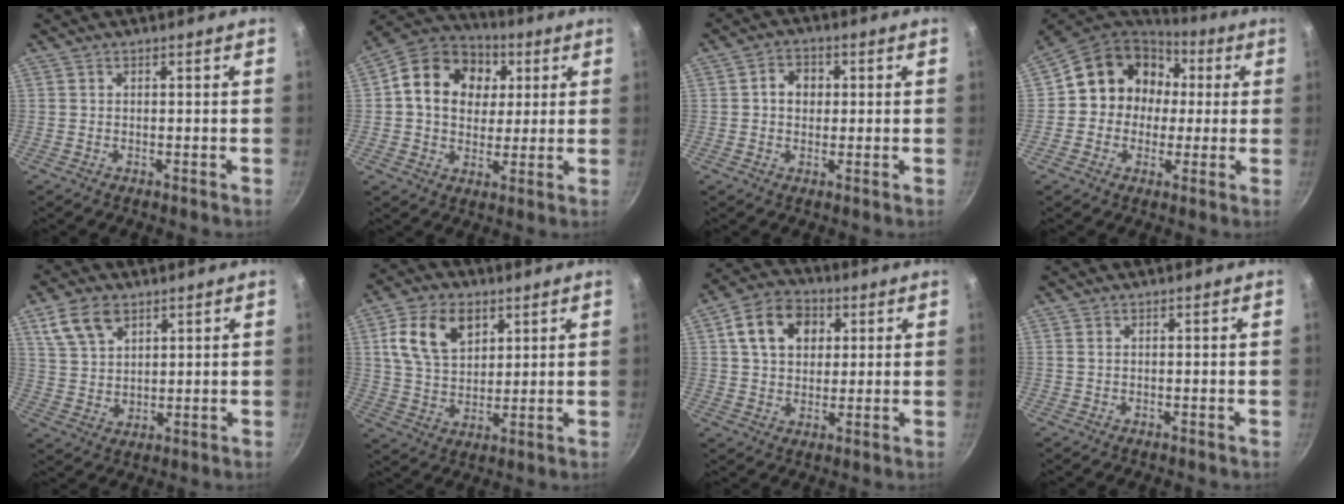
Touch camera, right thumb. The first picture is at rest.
{"total": 16.3, "force": [3.8, 12.8, 9.2], "torque": [-0.136, 0.010, 0.049]}
{"total": 4.8, "force": [0.5, 4.0, 2.7], "torque": [-0.020, 0.007, 0.002]}
{"total": 14.8, "force": [1.8, 13.0, 6.7], "torque": [-0.078, 0.034, 0.014]}
{"total": 8.3, "force": [4.5, 5.2, 4.7], "torque": [-0.074, -0.010, 0.093]}
{"total": 12.7, "force": [4.9, 8.4, 8.1], "torque": [-0.125, -0.011, 0.089]}
{"total": 11.7, "force": [3.6, 8.7, 6.9], "torque": [-0.097, 0.007, 0.048]}
{"total": 0.6, "force": [0.3, 0.3, 0.4], "torque": [-0.008, 0.001, 0.006]}